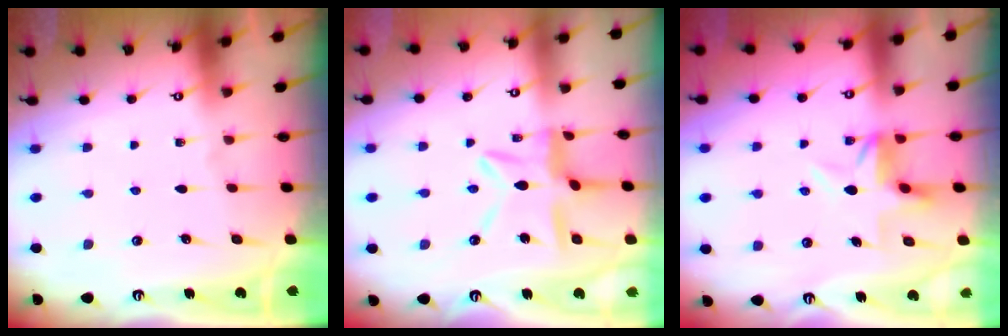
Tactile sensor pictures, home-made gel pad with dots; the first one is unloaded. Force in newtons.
{"total": 11.3, "press": 11.3, "slide": 1.2}
{"total": 3.9, "press": 3.9, "slide": 0.4}